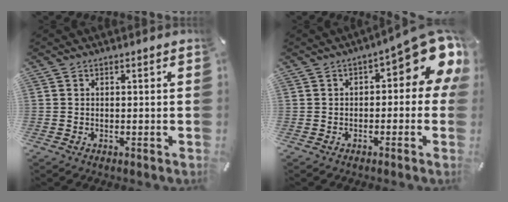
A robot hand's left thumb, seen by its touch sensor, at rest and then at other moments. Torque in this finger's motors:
{"motor_torque": [2.51, 2.49, 0.97, -0.72, 0.14]}